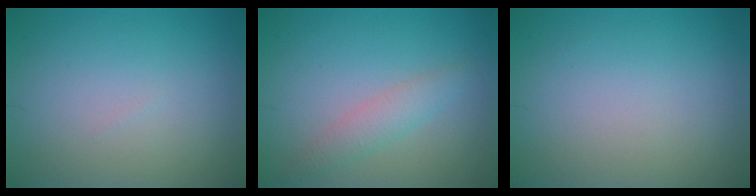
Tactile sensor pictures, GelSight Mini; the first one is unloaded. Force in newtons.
{"total": 2.1, "press": 2.1, "slide": 0.1}
{"total": 0.0}